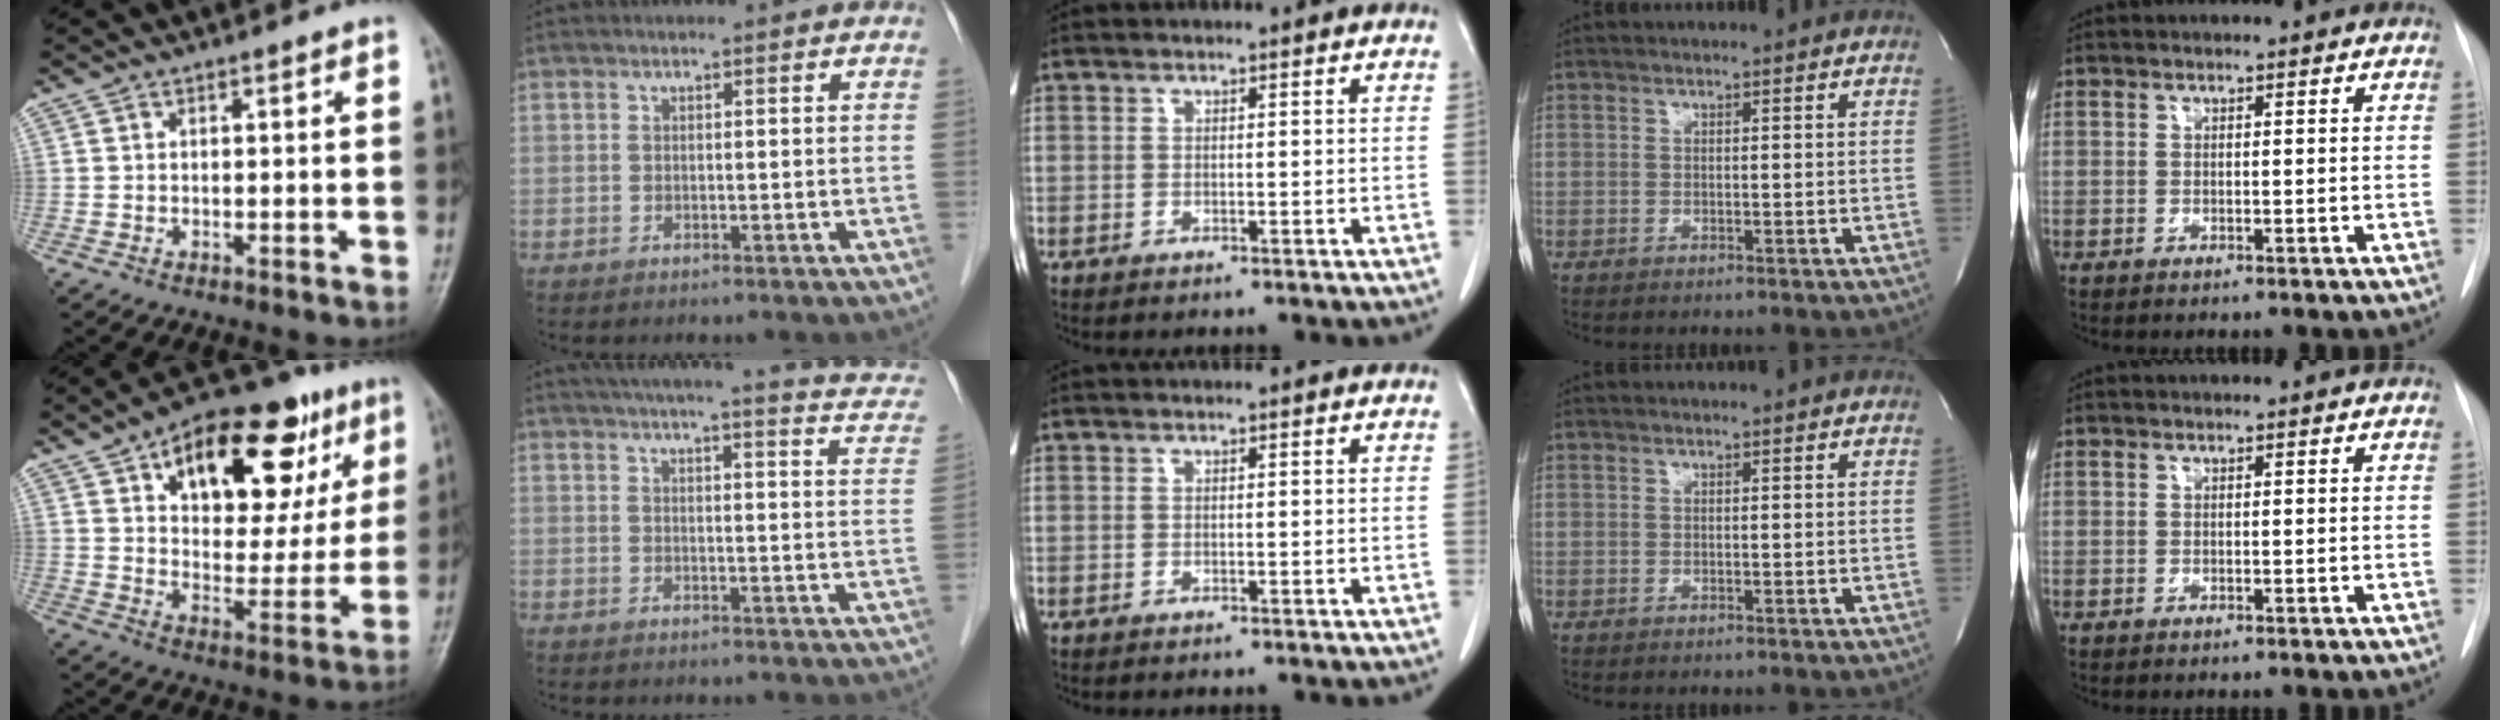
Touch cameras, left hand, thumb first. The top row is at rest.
{"thumb": {"total": 24.1, "force": [11.1, 12.3, 17.5], "torque": [-0.206, -0.010, 0.166]}, "index": {"total": 17.8, "force": [14.5, 2.5, 10.0], "torque": [-0.131, 0.006, 0.158]}}